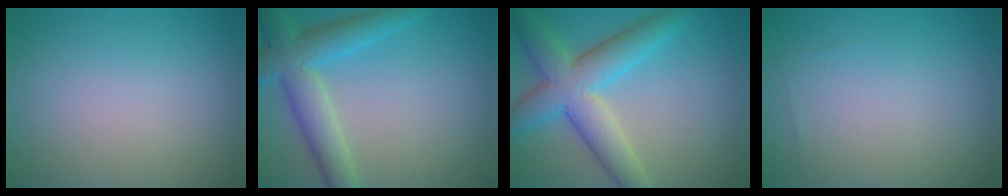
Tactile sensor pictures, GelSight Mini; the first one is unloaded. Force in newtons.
{"total": 5.7, "press": 5.7, "slide": 0.1}
{"total": 7.3, "press": 7.3, "slide": 0.3}
{"total": 0.0}